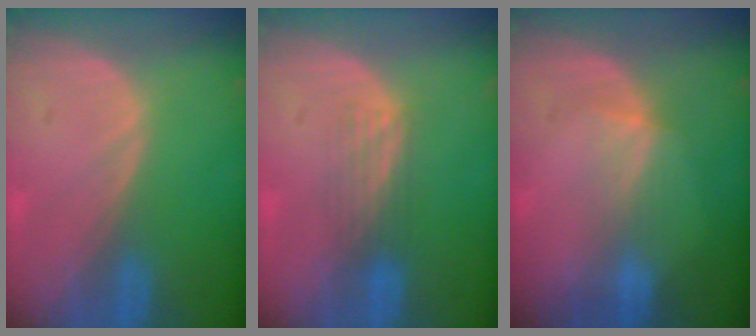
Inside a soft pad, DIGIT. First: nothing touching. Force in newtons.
{"total": 2.9, "press": 2.9, "slide": 0.2}
{"total": 2.7, "press": 2.4, "slide": 1.2}